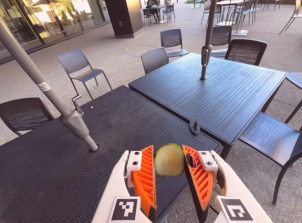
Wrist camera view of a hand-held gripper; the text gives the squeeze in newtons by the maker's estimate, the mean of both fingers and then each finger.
{"total": 4.3, "left": 3.9, "right": 4.7}